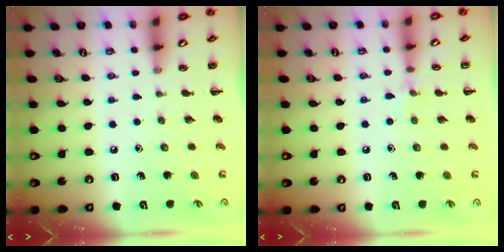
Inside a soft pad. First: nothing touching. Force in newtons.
{"total": 5.0, "press": 4.7, "slide": 1.7}